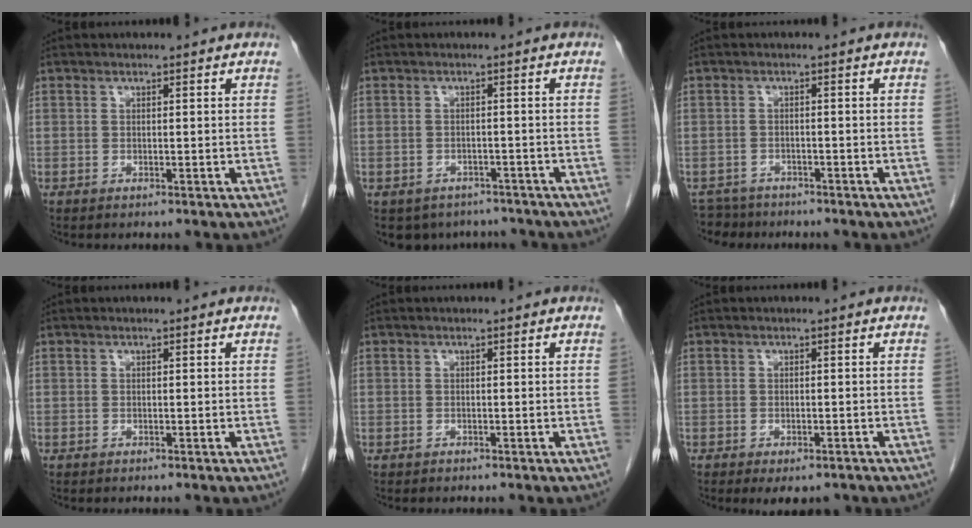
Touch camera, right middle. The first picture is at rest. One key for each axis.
{"total": 7.4, "fx": -6.1, "fy": 4.1, "fz": 0.9, "tx": -0.002, "ty": 0.009, "tz": -0.071}
{"total": 4.2, "fx": -3.7, "fy": 1.8, "fz": -0.5, "tx": 0.010, "ty": -0.004, "tz": -0.064}
{"total": 0.0}
{"total": 0.0}
{"total": 3.7, "fx": -2.7, "fy": 1.6, "fz": 2.0, "tx": -0.021, "ty": -0.004, "tz": -0.031}